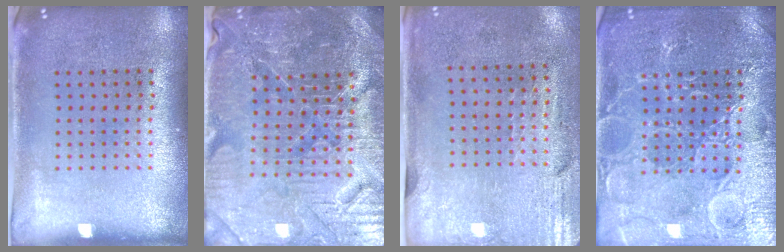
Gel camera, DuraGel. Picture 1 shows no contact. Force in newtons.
{"total": 5.4, "press": 5.1, "slide": 1.8}
{"total": 2.9, "press": 2.5, "slide": 1.5}
{"total": 4.7, "press": 4.6, "slide": 0.6}